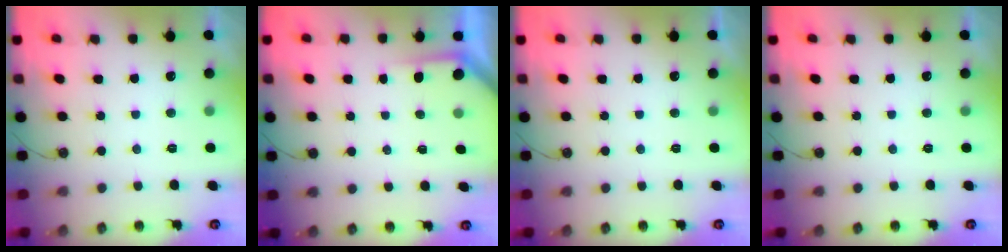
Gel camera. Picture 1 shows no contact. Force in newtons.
{"total": 1.9, "press": 1.9, "slide": 0.2}
{"total": 0.6, "press": 0.5, "slide": 0.2}
{"total": 0.0}